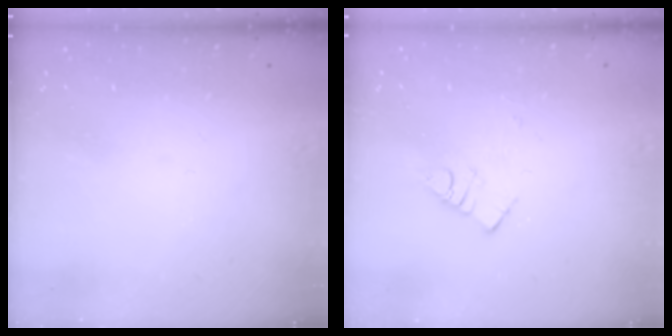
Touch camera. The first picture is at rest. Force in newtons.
{"total": 4.8, "press": 4.7, "slide": 0.8}